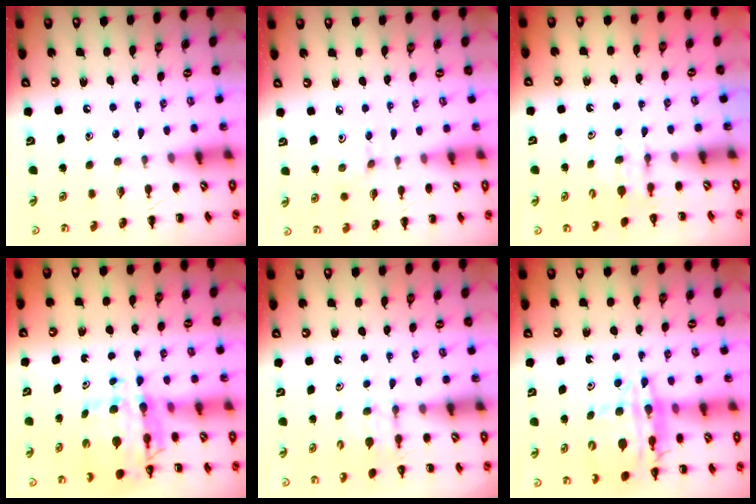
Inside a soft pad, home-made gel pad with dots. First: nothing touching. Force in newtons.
{"total": 2.4, "press": 2.3, "slide": 0.8}
{"total": 3.7, "press": 3.3, "slide": 1.5}
{"total": 8.2, "press": 7.7, "slide": 2.9}
{"total": 2.7, "press": 2.5, "slide": 1.1}
{"total": 13.0, "press": 12.4, "slide": 3.9}